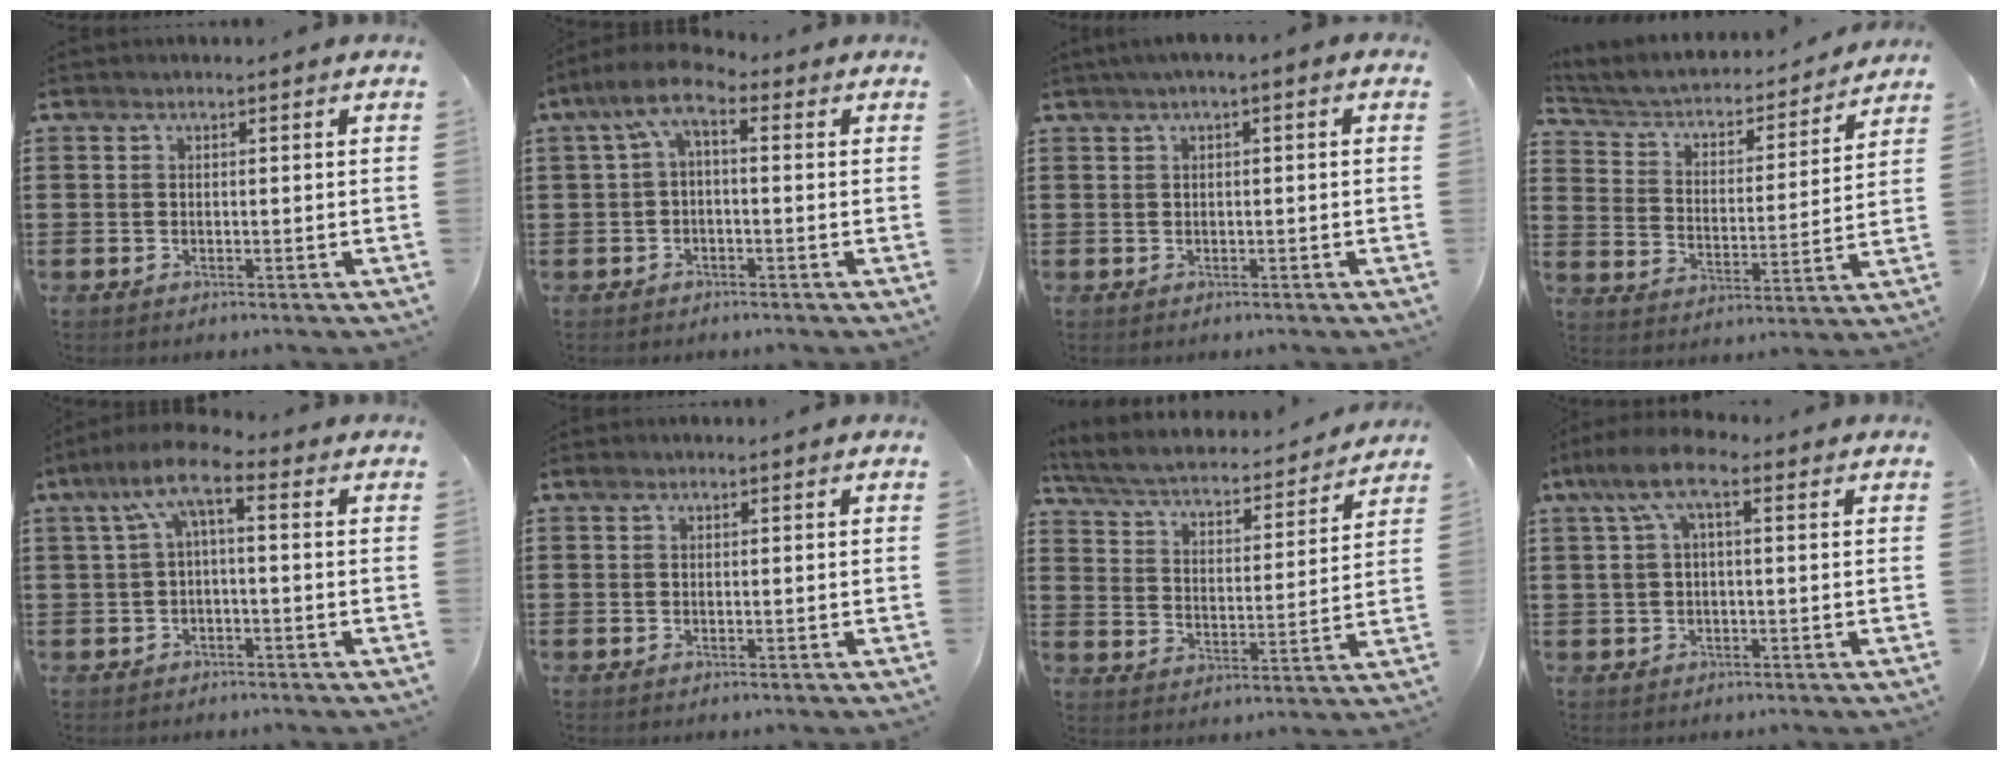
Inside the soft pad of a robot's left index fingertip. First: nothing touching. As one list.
[{"total": 4.4, "force": [-0.4, 1.7, 4.1], "torque": [-0.096, -0.007, -0.018]}, {"total": 1.3, "force": [-0.5, 0.5, 1.1], "torque": [-0.020, 0.002, -0.010]}, {"total": 3.3, "force": [2.9, 1.3, 1.0], "torque": [-0.040, -0.026, 0.039]}, {"total": 5.9, "force": [0.2, 1.7, 5.6], "torque": [-0.126, -0.010, -0.007]}, {"total": 0.5, "force": [0.1, 0.4, 0.3], "torque": [-0.007, 0.004, 0.002]}, {"total": 4.2, "force": [3.8, 0.6, 1.8], "torque": [-0.056, -0.030, 0.056]}, {"total": 7.1, "force": [1.7, 2.3, 6.5], "torque": [-0.139, 0.006, 0.026]}]